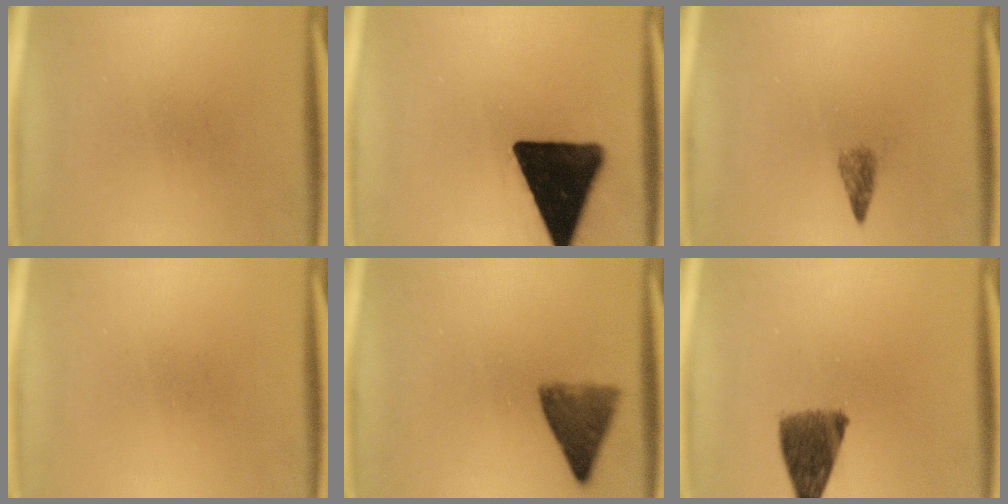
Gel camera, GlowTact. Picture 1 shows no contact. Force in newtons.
{"total": 18.1}
{"total": 1.8}
{"total": 0.0}
{"total": 6.0}
{"total": 8.1}